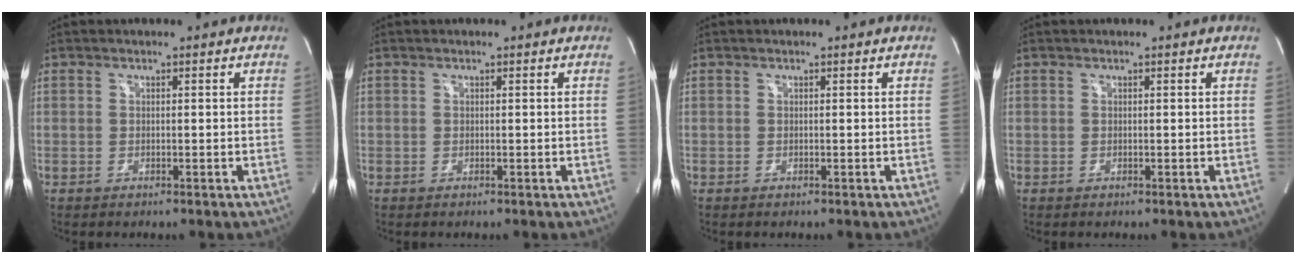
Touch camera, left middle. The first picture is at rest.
{"total": 0.0}
{"total": 0.0}
{"total": 0.0}